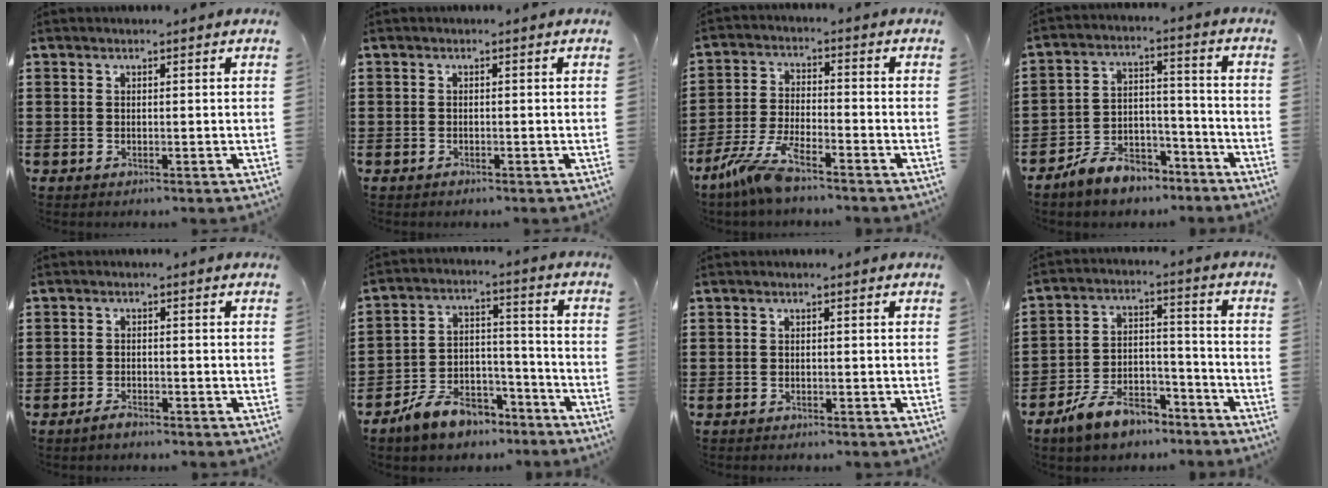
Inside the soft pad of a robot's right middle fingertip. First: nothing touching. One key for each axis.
{"total": 0.5, "fx": -0.5, "fy": 0.2, "fz": 0.1, "tx": -0.002, "ty": 0.001, "tz": -0.010}
{"total": 7.0, "fx": -5.5, "fy": 0.6, "fz": 4.2, "tx": -0.110, "ty": -0.018, "tz": -0.110}
{"total": 6.8, "fx": -6.1, "fy": 2.4, "fz": 1.5, "tx": -0.029, "ty": 0.023, "tz": -0.119}
{"total": 1.6, "fx": -1.4, "fy": 0.4, "fz": 0.6, "tx": -0.015, "ty": -0.001, "tz": -0.027}
{"total": 8.2, "fx": -7.1, "fy": 3.4, "fz": 2.4, "tx": -0.051, "ty": 0.029, "tz": -0.136}
{"total": 0.5, "fx": -0.5, "fy": 0.0, "fz": 0.1, "tx": -0.004, "ty": -0.002, "tz": -0.010}
{"total": 8.5, "fx": -7.1, "fy": 3.3, "fz": 3.3, "tx": -0.071, "ty": 0.022, "tz": -0.137}